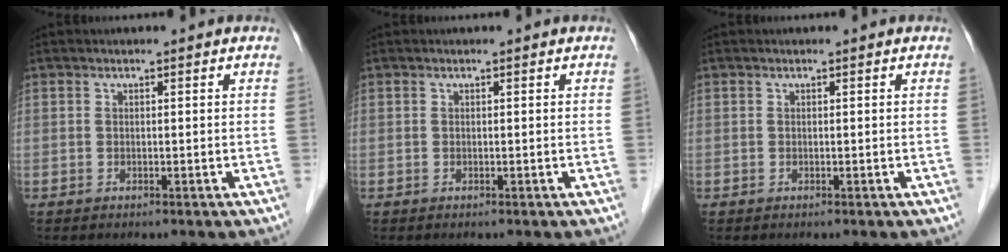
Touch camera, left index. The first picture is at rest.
{"total": 0.0}
{"total": 0.0}